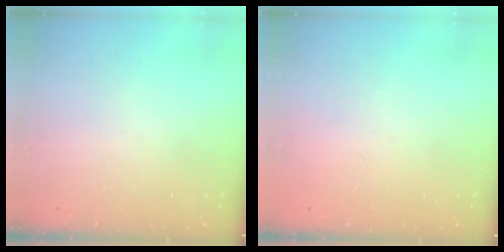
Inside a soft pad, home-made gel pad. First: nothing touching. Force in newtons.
{"total": 2.1, "press": 2.1, "slide": 0.1}